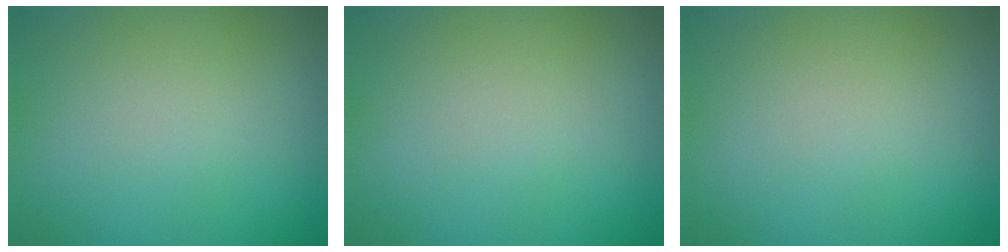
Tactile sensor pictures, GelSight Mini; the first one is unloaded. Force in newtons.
{"total": 0.0}
{"total": 0.0}